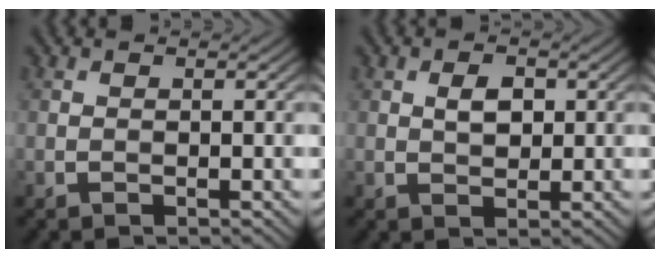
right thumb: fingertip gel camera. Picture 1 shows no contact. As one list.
[{"total": 2.6, "force": [0.7, 1.6, 1.9], "torque": [-0.036, -0.002, 0.012]}]